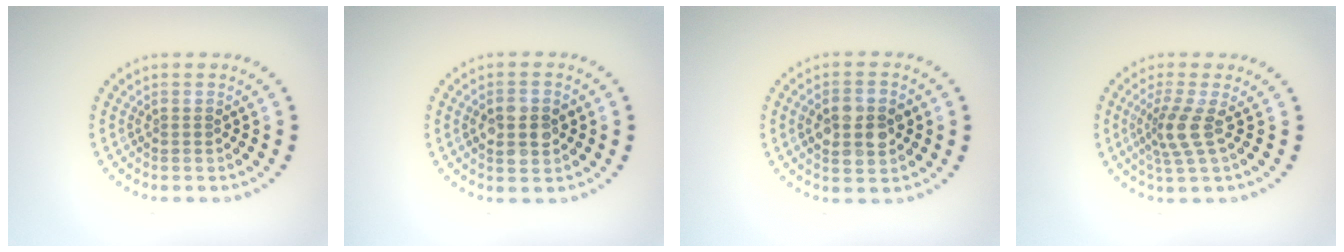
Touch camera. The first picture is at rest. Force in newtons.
{"total": 3.9, "press": 3.9, "slide": 0.1}
{"total": 4.4, "press": 4.4, "slide": 0.2}
{"total": 2.9, "press": 2.0, "slide": 2.0}